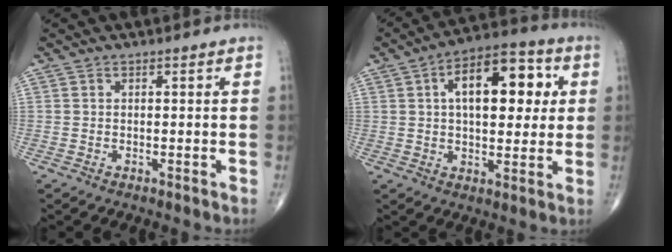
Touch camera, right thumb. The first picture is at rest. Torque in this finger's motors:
{"motor_torque": [1.16, 3.85, 1.52, 0.29, 0.14]}